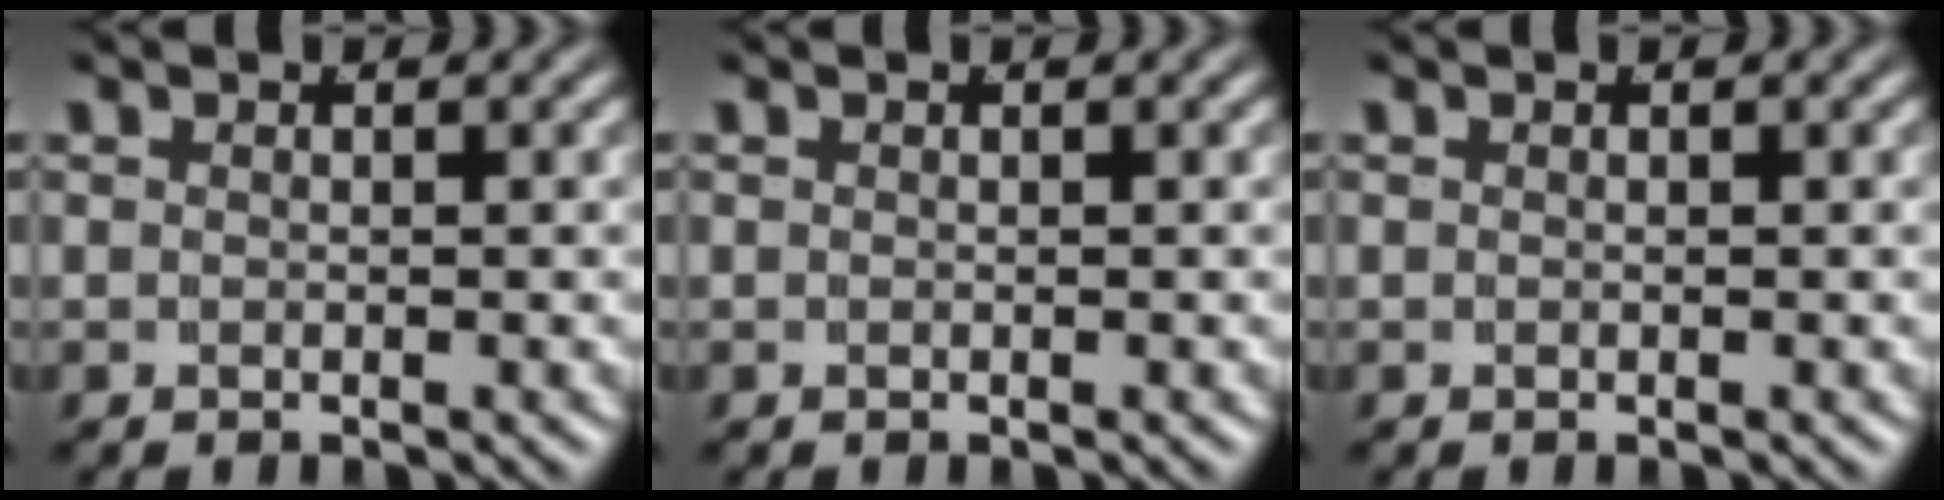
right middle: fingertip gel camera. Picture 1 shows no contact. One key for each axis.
{"total": 0.0}
{"total": 0.0}